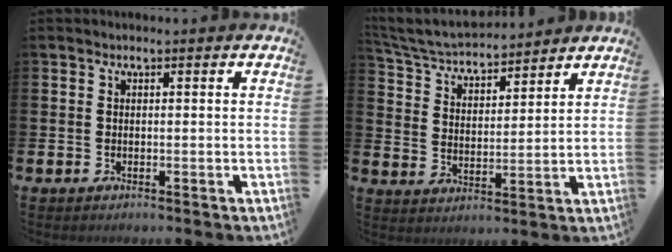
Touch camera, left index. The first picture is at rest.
{"total": 5.4, "force": [5.3, 0.9, 0.9], "torque": [-0.048, -0.036, 0.091]}